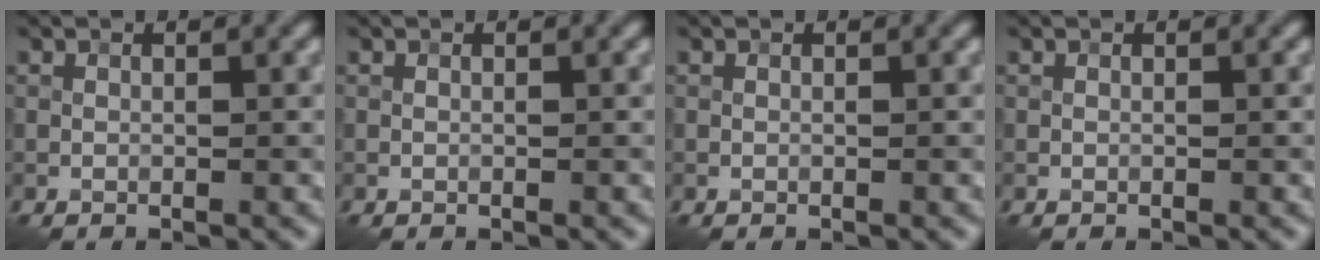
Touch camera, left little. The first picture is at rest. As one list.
[{"total": 0.0}, {"total": 0.0}, {"total": 0.0}]